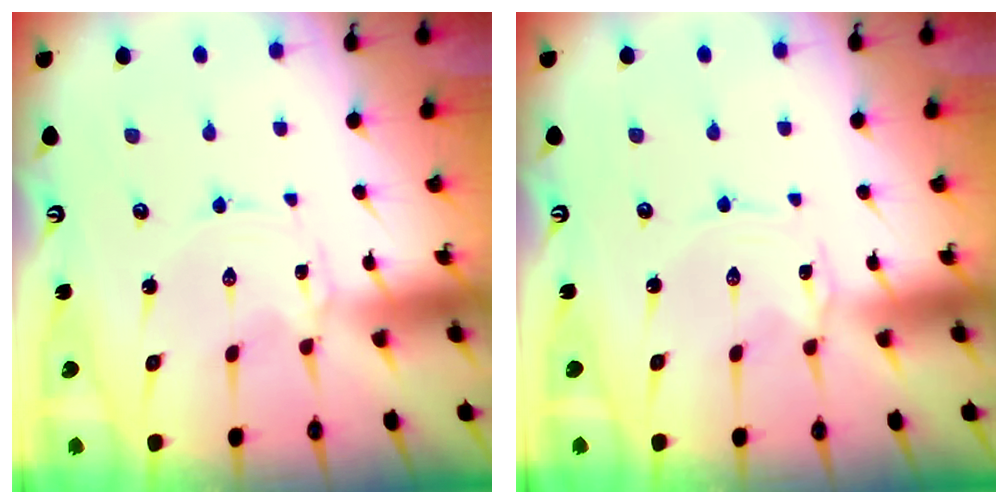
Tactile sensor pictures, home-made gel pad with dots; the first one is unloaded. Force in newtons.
{"total": 0.7, "press": 0.7, "slide": 0.1}